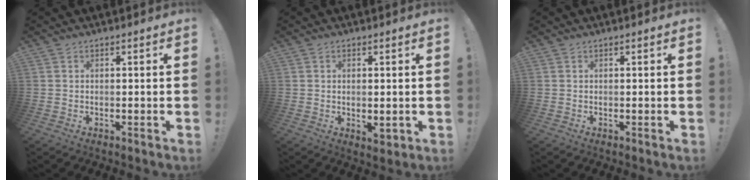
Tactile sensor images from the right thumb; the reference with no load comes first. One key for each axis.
{"total": 2.6, "fx": 0.1, "fy": 1.3, "fz": 2.2, "tx": -0.021, "ty": -0.004, "tz": 0.003}
{"total": 0.0}